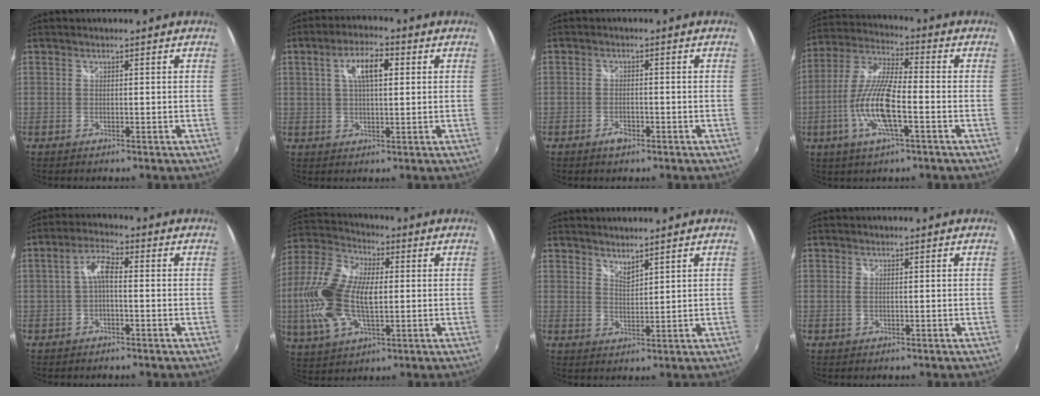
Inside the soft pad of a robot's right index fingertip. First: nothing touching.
{"total": 7.0, "force": [2.0, 2.7, 6.2], "torque": [-0.111, 0.015, 0.035]}
{"total": 2.4, "force": [-1.6, 1.2, 1.4], "torque": [-0.029, 0.000, -0.027]}
{"total": 12.9, "force": [-3.9, 2.7, 12.0], "torque": [-0.248, -0.004, -0.077]}
{"total": 4.3, "force": [-0.5, 1.5, 4.0], "torque": [-0.082, 0.015, -0.011]}
{"total": 17.5, "force": [-0.3, 9.1, 14.9], "torque": [-0.319, 0.014, -0.006]}
{"total": 2.8, "force": [2.6, 0.3, 0.9], "torque": [-0.014, -0.002, 0.045]}
{"total": 0.7, "force": [0.3, 0.3, 0.6], "torque": [-0.013, 0.002, 0.007]}